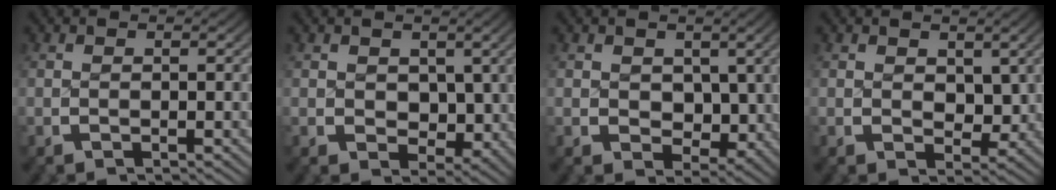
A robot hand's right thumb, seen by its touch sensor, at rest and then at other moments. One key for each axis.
{"total": 3.8, "fx": 0.9, "fy": 2.9, "fz": 2.2, "tx": -0.043, "ty": -0.027, "tz": 0.030}
{"total": 4.4, "fx": 0.9, "fy": 3.4, "fz": 2.6, "tx": -0.055, "ty": -0.029, "tz": 0.030}
{"total": 2.3, "fx": 1.1, "fy": 1.5, "fz": 1.3, "tx": -0.016, "ty": -0.017, "tz": 0.028}